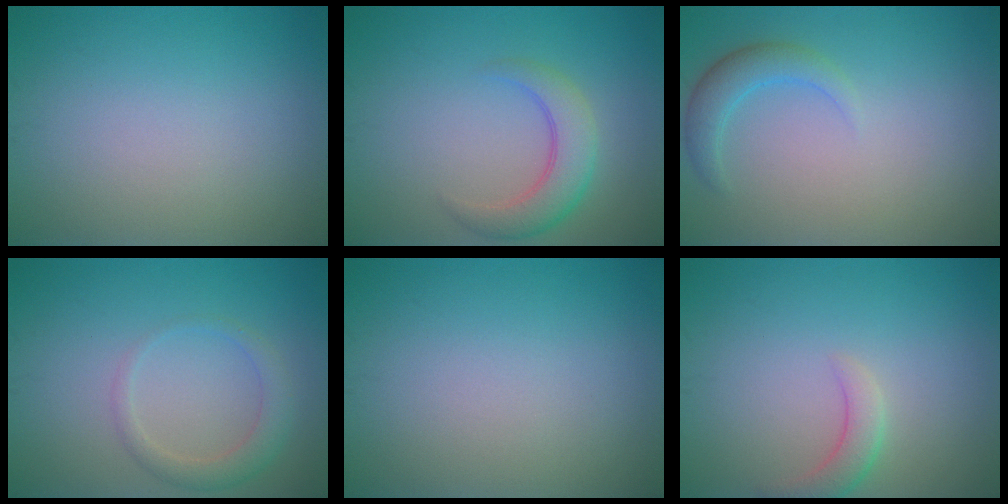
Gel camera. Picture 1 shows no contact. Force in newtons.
{"total": 3.8, "press": 3.8, "slide": 0.1}
{"total": 2.4, "press": 2.4, "slide": 0.1}
{"total": 2.2, "press": 2.2, "slide": 0.3}
{"total": 0.0}
{"total": 2.1, "press": 2.1, "slide": 0.3}